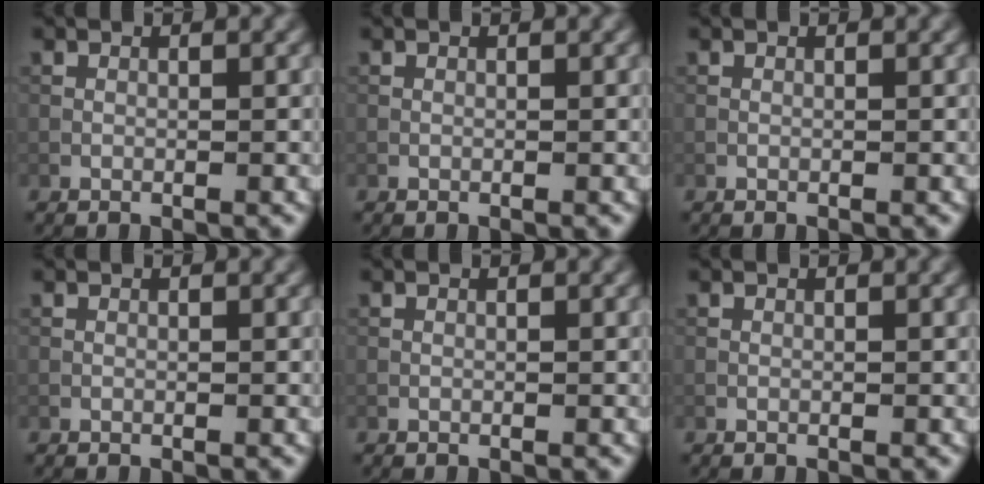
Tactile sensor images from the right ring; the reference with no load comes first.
{"total": 0.0}
{"total": 0.0}
{"total": 0.0}
{"total": 0.0}
{"total": 0.0}